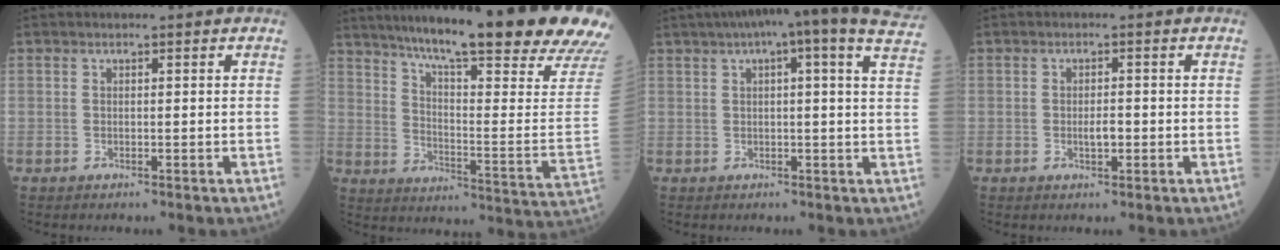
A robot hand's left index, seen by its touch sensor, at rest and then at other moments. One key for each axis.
{"total": 30.0, "fx": 24.4, "fy": 1.1, "fz": 17.4, "tx": -0.245, "ty": -0.078, "tz": 0.320}
{"total": 18.9, "fx": 15.1, "fy": 1.2, "fz": 11.4, "tx": -0.174, "ty": 0.032, "tz": 0.182}
{"total": 2.2, "fx": -0.4, "fy": 1.0, "fz": 1.9, "tx": -0.036, "ty": 0.000, "tz": -0.003}